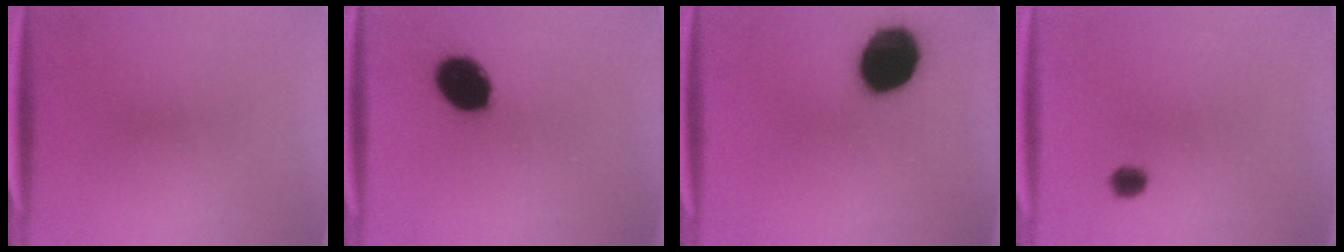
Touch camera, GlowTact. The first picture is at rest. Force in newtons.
{"total": 12.3}
{"total": 18.7}
{"total": 2.4}